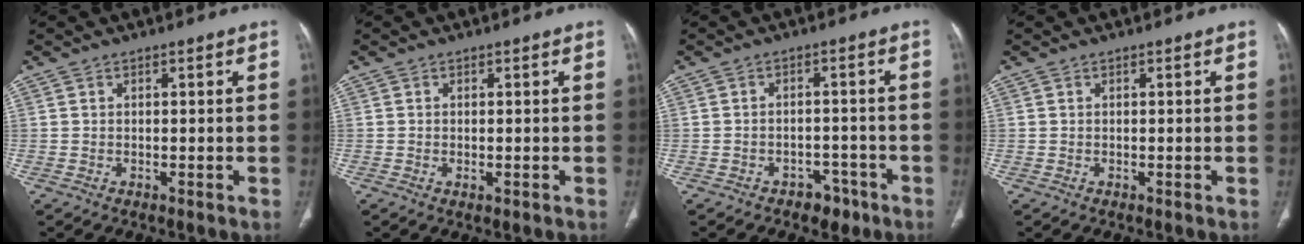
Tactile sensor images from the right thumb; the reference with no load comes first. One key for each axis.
{"total": 0.9, "fx": -0.3, "fy": 0.3, "fz": 0.7, "tx": -0.015, "ty": -0.003, "tz": -0.001}
{"total": 4.5, "fx": -3.0, "fy": 2.9, "fz": 1.5, "tx": -0.007, "ty": 0.025, "tz": -0.038}
{"total": 0.0}